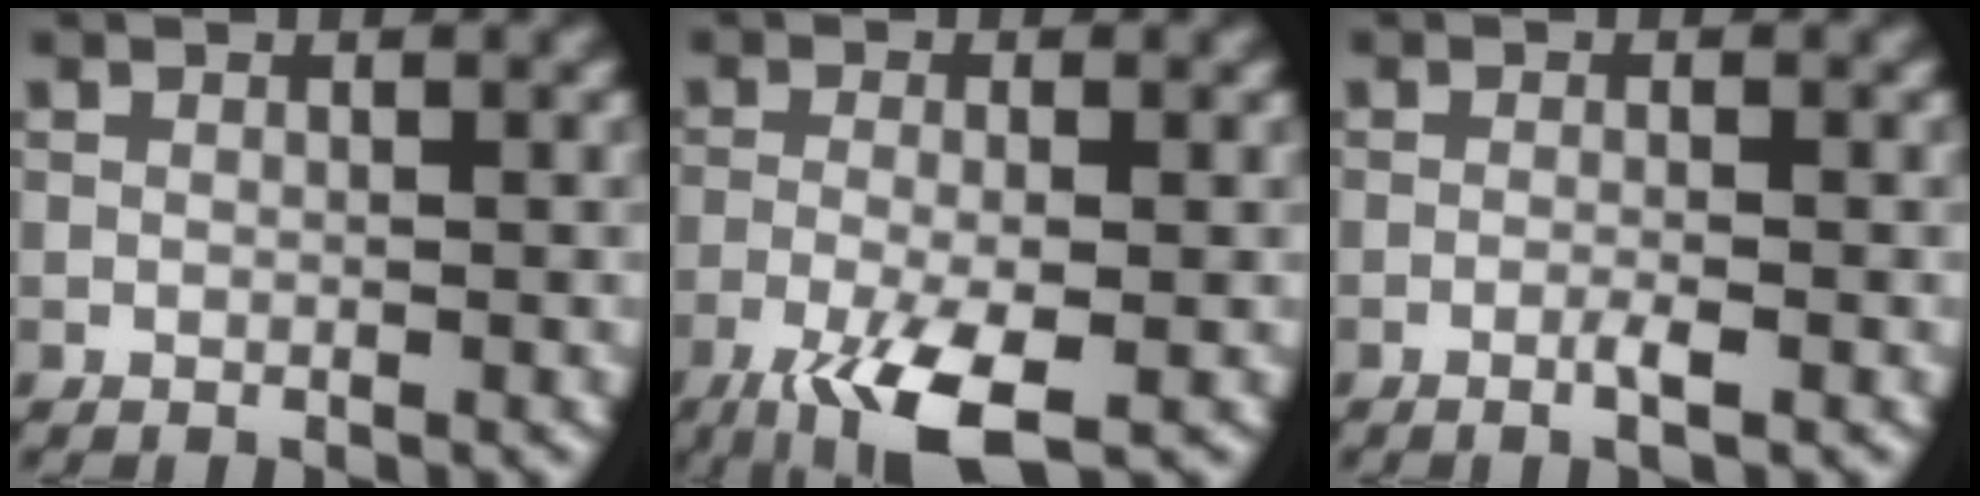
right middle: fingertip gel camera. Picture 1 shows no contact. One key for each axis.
{"total": 7.0, "fx": -3.9, "fy": 1.8, "fz": 5.4, "tx": -0.113, "ty": -0.013, "tz": -0.076}
{"total": 1.4, "fx": -0.6, "fy": 0.2, "fz": 1.3, "tx": -0.020, "ty": 0.001, "tz": -0.016}